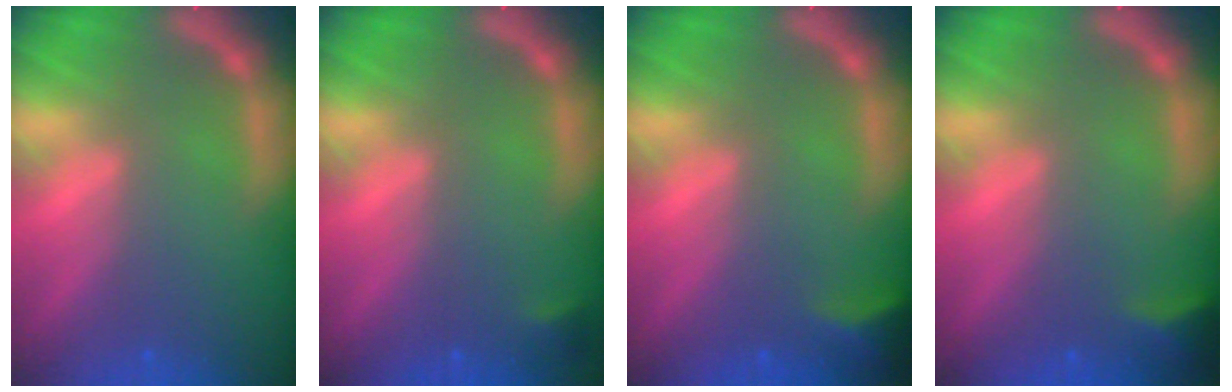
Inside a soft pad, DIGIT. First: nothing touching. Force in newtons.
{"total": 0.9}
{"total": 2.9}
{"total": 2.4}